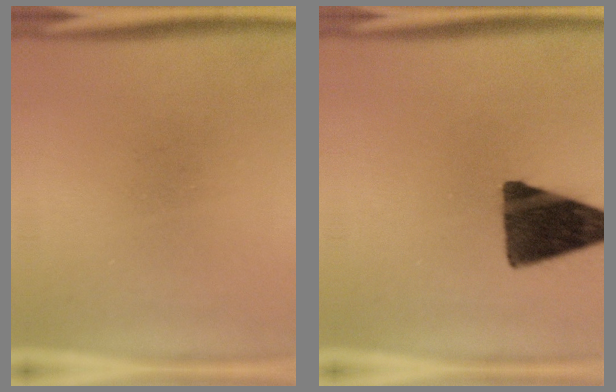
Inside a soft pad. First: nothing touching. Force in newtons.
{"total": 14.5}